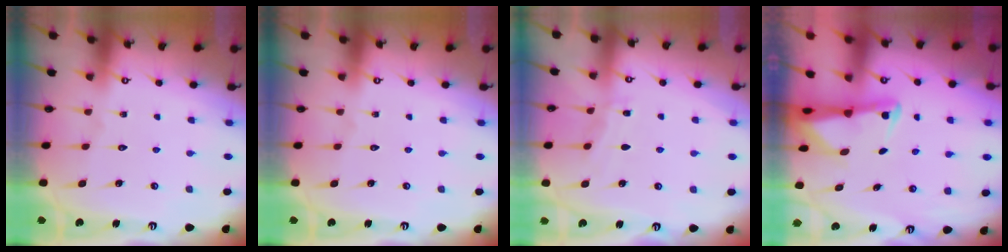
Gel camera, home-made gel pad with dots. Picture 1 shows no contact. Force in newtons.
{"total": 0.0}
{"total": 5.5, "press": 5.4, "slide": 0.6}
{"total": 2.5, "press": 2.5, "slide": 0.5}